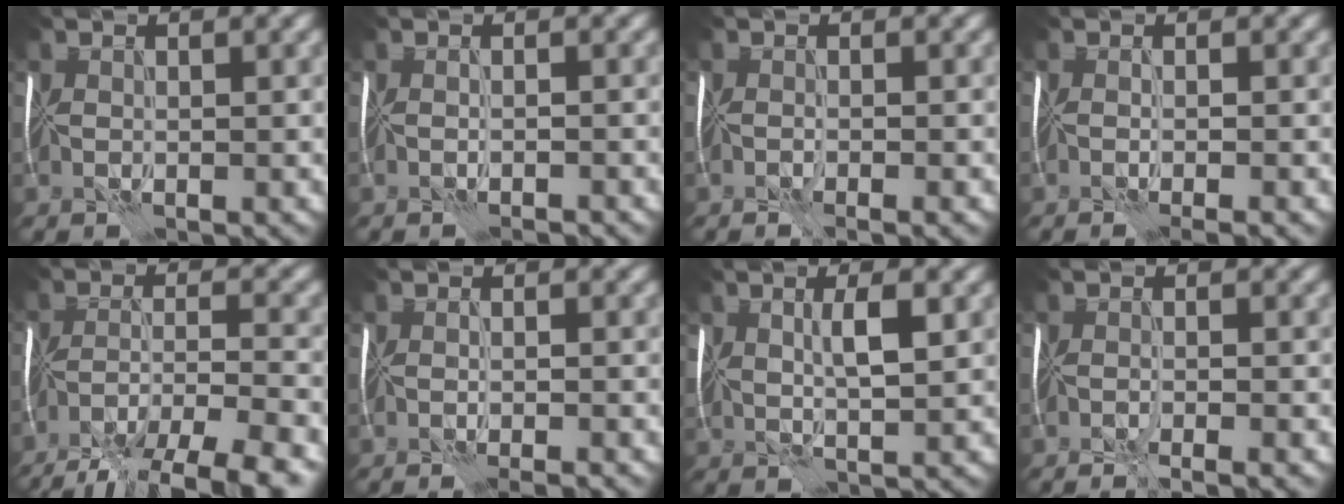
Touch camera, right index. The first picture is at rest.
{"total": 1.4, "force": [-1.2, 0.0, 0.6], "torque": [-0.004, -0.005, -0.019]}
{"total": 1.4, "force": [-0.9, 0.1, 1.0], "torque": [-0.010, -0.005, -0.016]}
{"total": 2.1, "force": [-1.1, 0.4, 1.7], "torque": [-0.007, 0.000, -0.014]}
{"total": 11.3, "force": [-8.8, 3.1, 6.5], "torque": [-0.109, -0.018, -0.130]}
{"total": 2.3, "force": [-1.8, 0.3, 1.5], "torque": [-0.012, 0.002, -0.025]}
{"total": 3.0, "force": [1.0, 0.9, 2.7], "torque": [-0.056, 0.003, 0.020]}
{"total": 2.5, "force": [-1.8, 0.2, 1.7], "torque": [-0.024, 0.000, -0.033]}